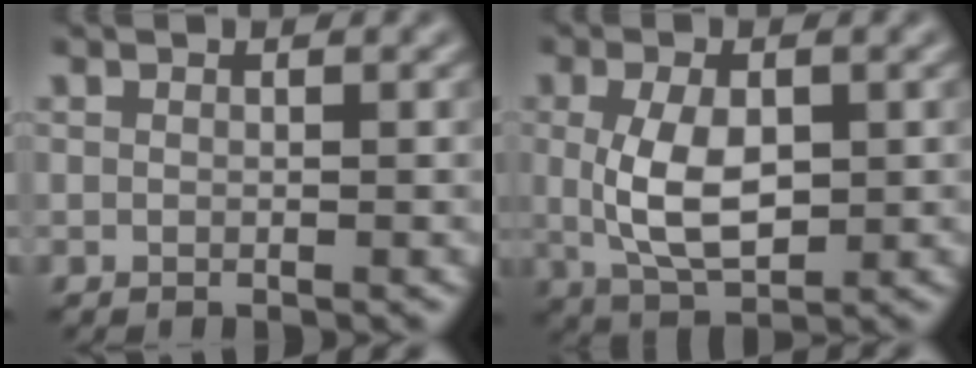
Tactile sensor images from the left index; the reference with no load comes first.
{"total": 5.4, "force": [0.3, 2.7, 4.6], "torque": [-0.103, -0.002, 0.011]}